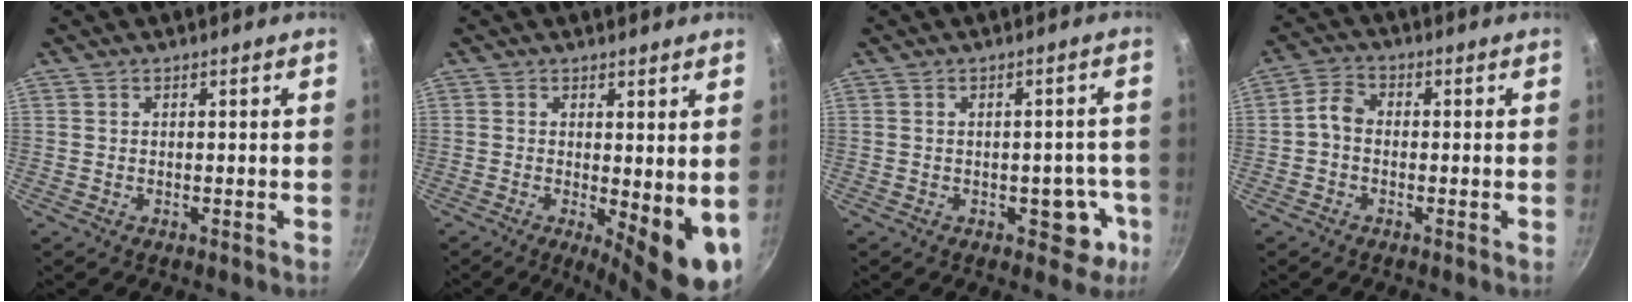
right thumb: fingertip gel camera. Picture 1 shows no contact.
{"total": 10.0, "force": [-0.8, 3.2, 9.4], "torque": [-0.110, -0.015, -0.004]}
{"total": 6.2, "force": [-2.3, 3.8, 4.3], "torque": [-0.011, 0.022, -0.025]}
{"total": 5.2, "force": [-0.7, 4.0, 3.3], "torque": [-0.056, 0.023, -0.030]}